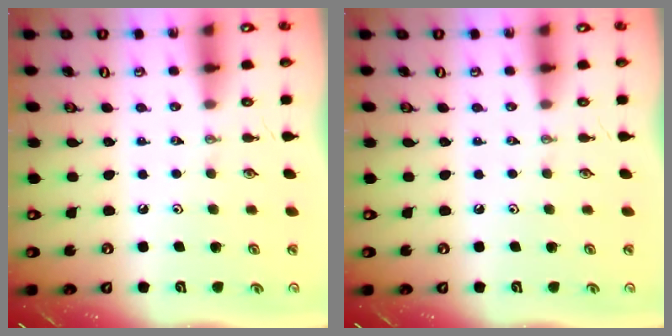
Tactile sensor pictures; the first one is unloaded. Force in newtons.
{"total": 0.0}